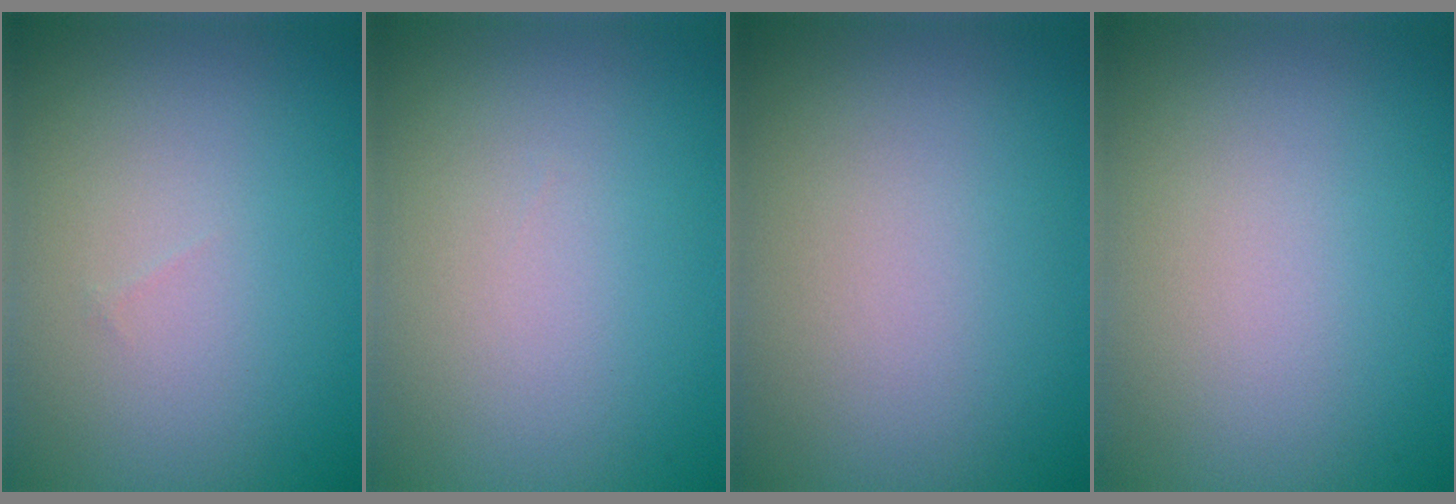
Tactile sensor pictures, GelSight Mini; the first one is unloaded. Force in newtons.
{"total": 0.0}
{"total": 0.0}
{"total": 0.0}